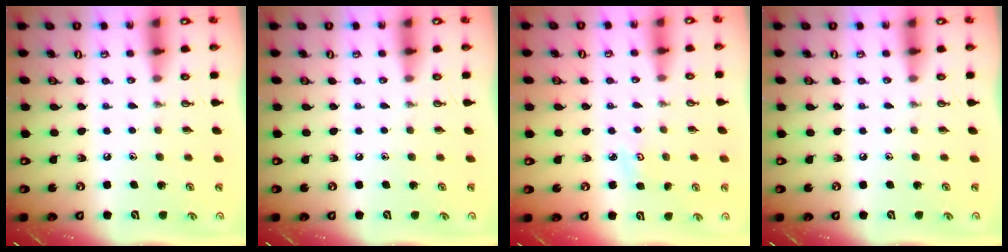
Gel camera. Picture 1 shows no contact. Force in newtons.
{"total": 0.0}
{"total": 2.8, "press": 2.7, "slide": 0.4}
{"total": 0.0}